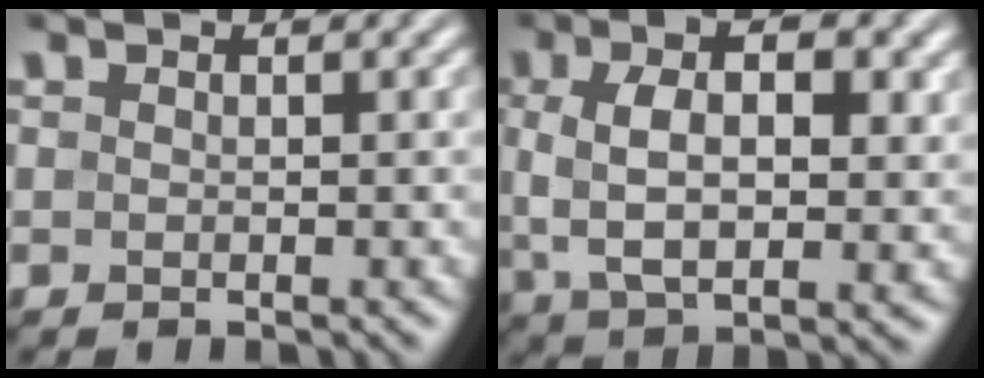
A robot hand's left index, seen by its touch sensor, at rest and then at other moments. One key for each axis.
{"total": 8.1, "fx": 1.4, "fy": 3.9, "fz": 7.0, "tx": -0.125, "ty": 0.001, "tz": 0.018}